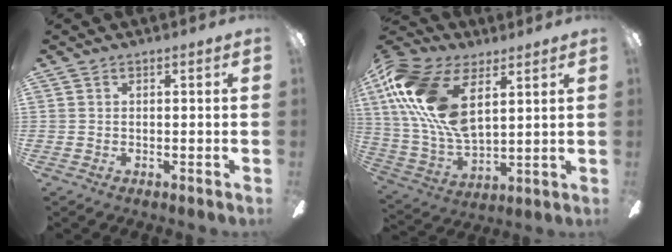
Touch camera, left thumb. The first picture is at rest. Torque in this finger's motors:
{"motor_torque": [-0.15, 1.18, 1.42, -1.35, 0.64]}